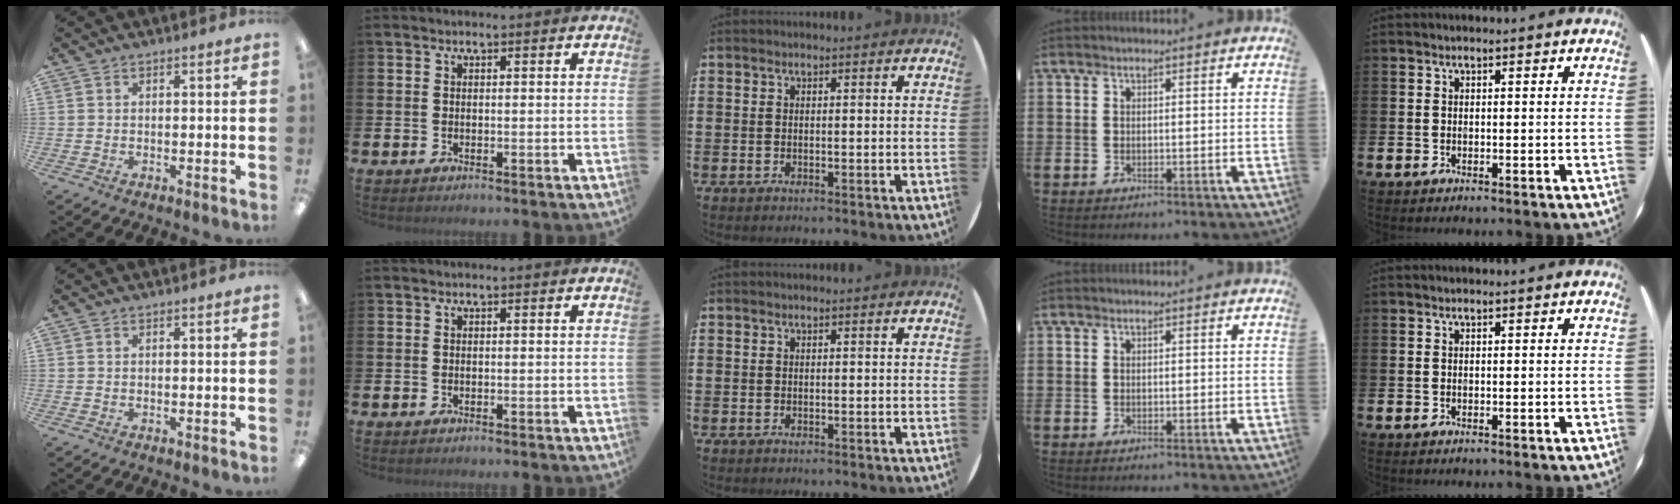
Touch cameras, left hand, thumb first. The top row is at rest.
{}